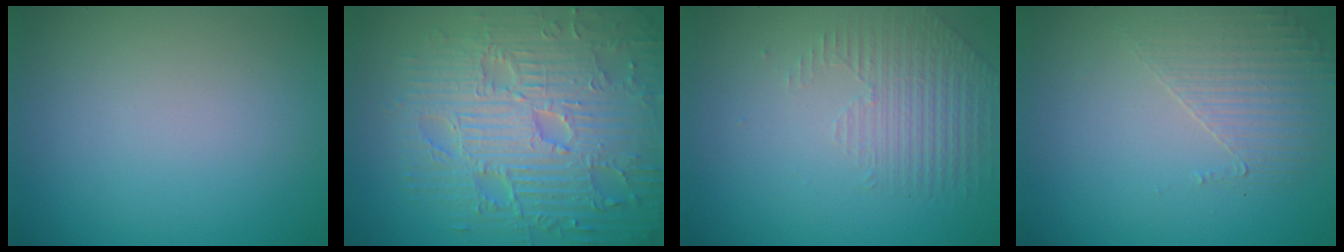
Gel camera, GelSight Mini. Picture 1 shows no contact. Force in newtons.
{"total": 10.5, "press": 7.1, "slide": 7.8}
{"total": 1.5, "press": 0.9, "slide": 1.2}
{"total": 1.8, "press": 1.2, "slide": 1.3}